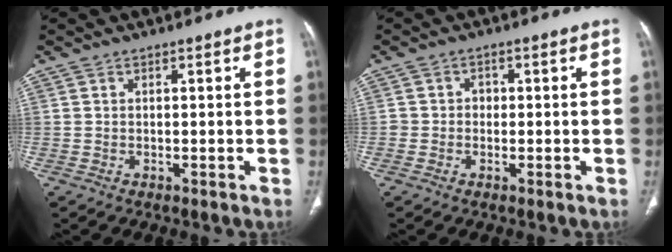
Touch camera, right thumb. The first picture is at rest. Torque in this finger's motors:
{"motor_torque": [0.03, -0.14, 0.34, 0.11, -0.01]}